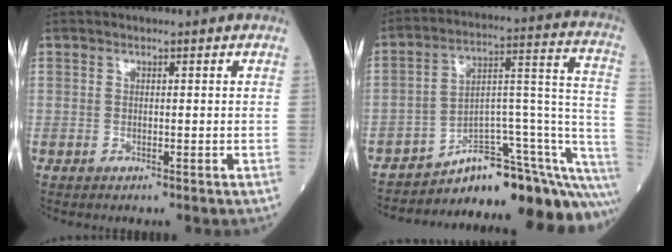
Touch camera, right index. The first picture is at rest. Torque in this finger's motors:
{"motor_torque": [0.99, -1.15, 0.56, 0.07]}